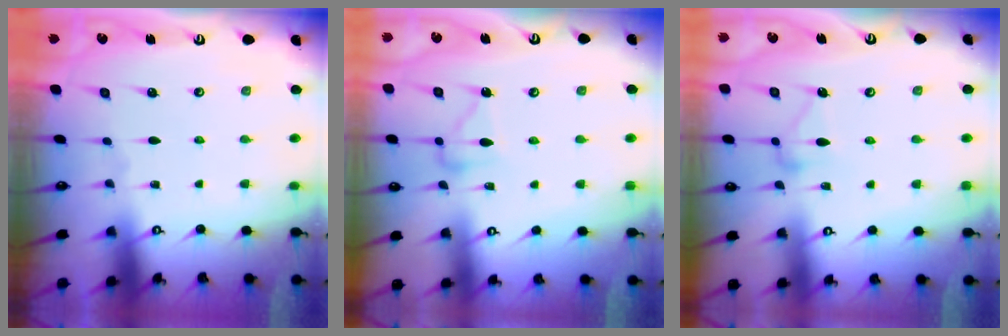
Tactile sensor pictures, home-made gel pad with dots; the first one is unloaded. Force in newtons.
{"total": 8.8, "press": 8.8, "slide": 0.7}
{"total": 11.1, "press": 11.1, "slide": 0.3}